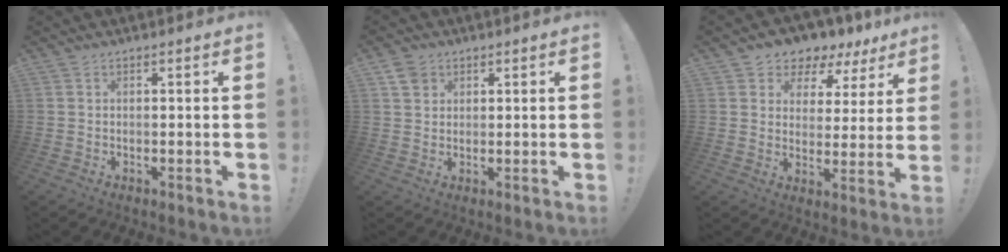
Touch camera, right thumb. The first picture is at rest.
{"total": 3.9, "force": [2.2, 3.0, 1.1], "torque": [-0.014, -0.007, 0.040]}
{"total": 5.5, "force": [3.7, 3.9, 0.9], "torque": [-0.014, -0.040, 0.071]}